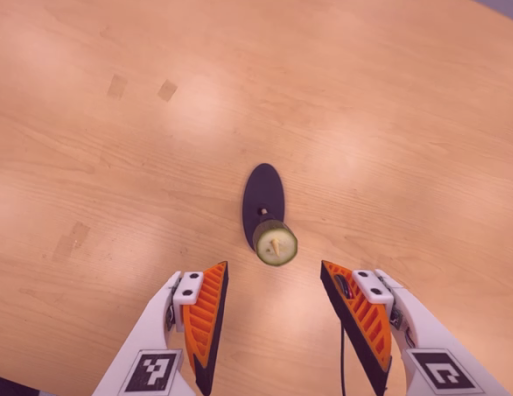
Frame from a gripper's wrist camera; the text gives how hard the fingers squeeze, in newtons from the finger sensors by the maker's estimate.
{"total": 0.0}